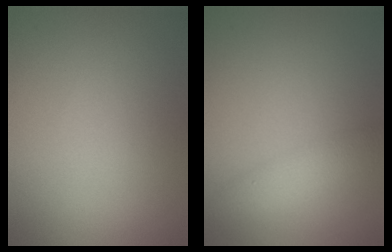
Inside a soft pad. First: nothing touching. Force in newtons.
{"total": 2.6, "press": 2.6, "slide": 0.0}